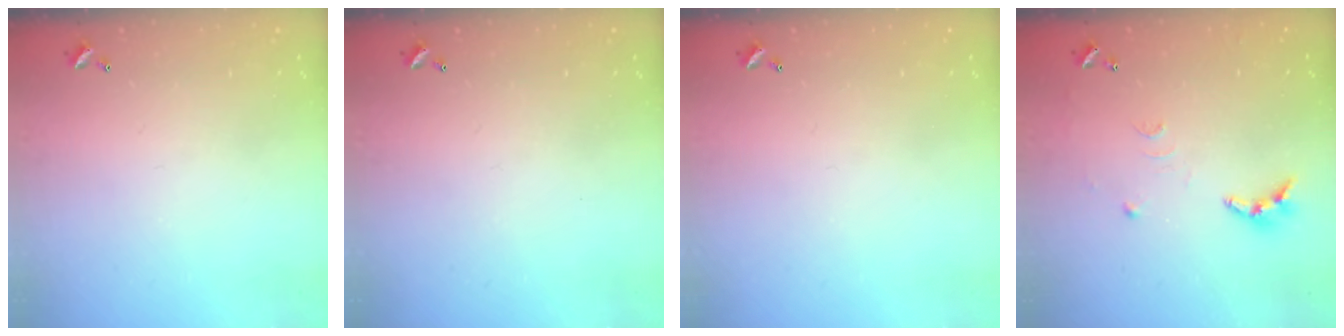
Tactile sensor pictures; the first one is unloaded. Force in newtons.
{"total": 0.0}
{"total": 0.0}
{"total": 9.0, "press": 9.0, "slide": 0.5}